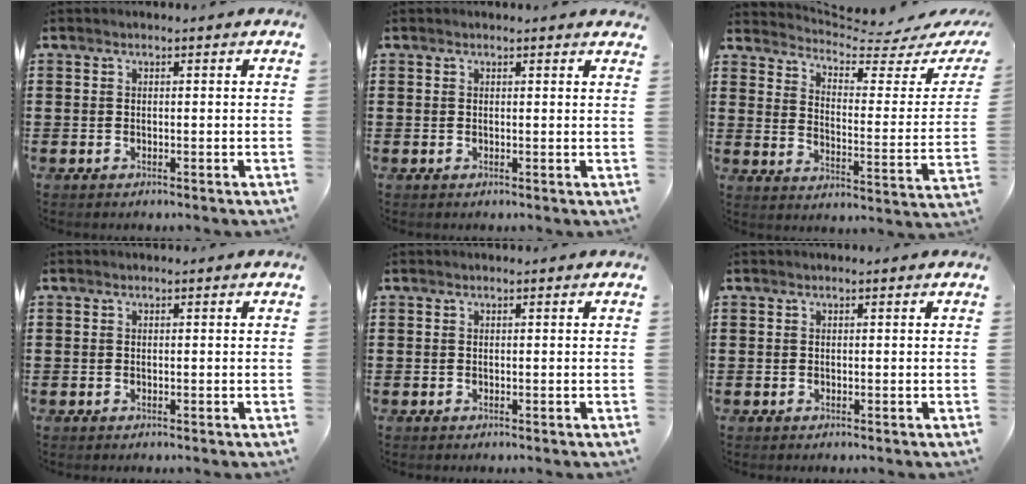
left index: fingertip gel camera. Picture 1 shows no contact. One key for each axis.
{"total": 0.8, "fx": 0.8, "fy": 0.0, "fz": 0.3, "tx": -0.007, "ty": 0.000, "tz": 0.015}
{"total": 4.0, "fx": 3.6, "fy": 0.3, "fz": 1.5, "tx": -0.046, "ty": -0.035, "tz": 0.054}
{"total": 0.0}
{"total": 0.0}
{"total": 0.0}